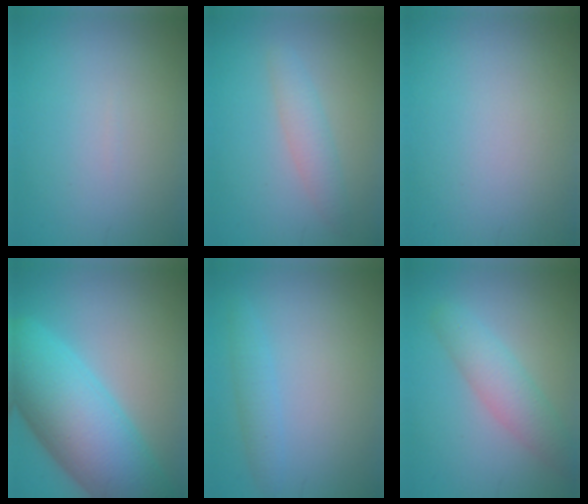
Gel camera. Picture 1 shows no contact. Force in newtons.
{"total": 2.2, "press": 2.2, "slide": 0.1}
{"total": 0.0}
{"total": 12.3, "press": 12.3, "slide": 0.5}
{"total": 1.7, "press": 1.7, "slide": 0.0}
{"total": 3.6, "press": 3.6, "slide": 0.1}